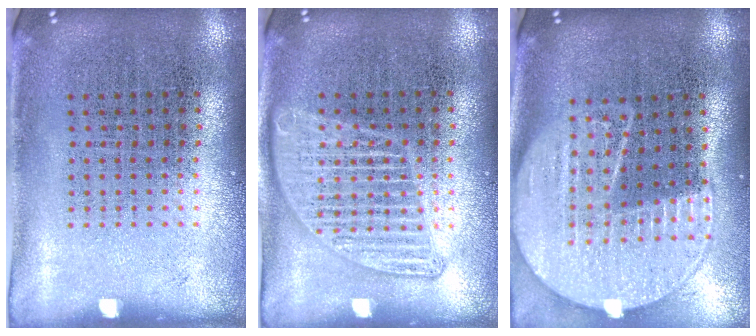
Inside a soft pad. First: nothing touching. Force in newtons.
{"total": 1.4, "press": 1.4, "slide": 0.2}
{"total": 2.2, "press": 1.9, "slide": 1.0}